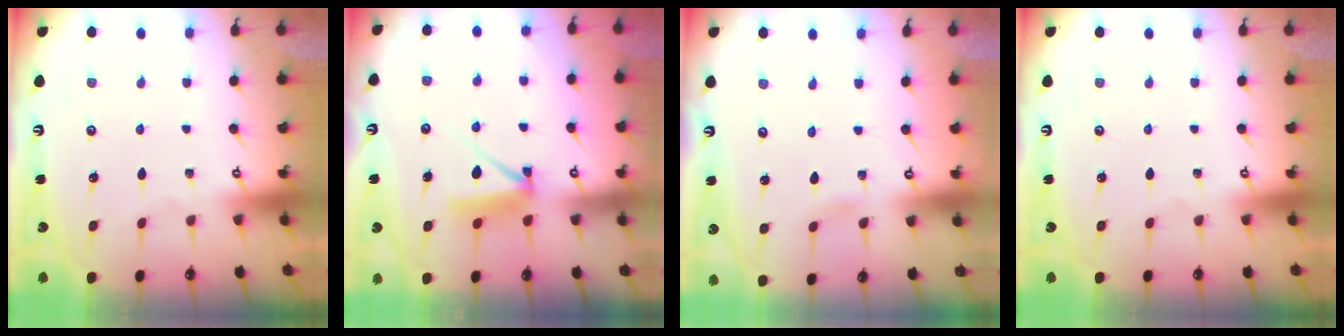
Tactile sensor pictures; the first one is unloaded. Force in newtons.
{"total": 8.2, "press": 8.2, "slide": 0.3}
{"total": 1.2, "press": 1.2, "slide": 0.1}
{"total": 0.0}